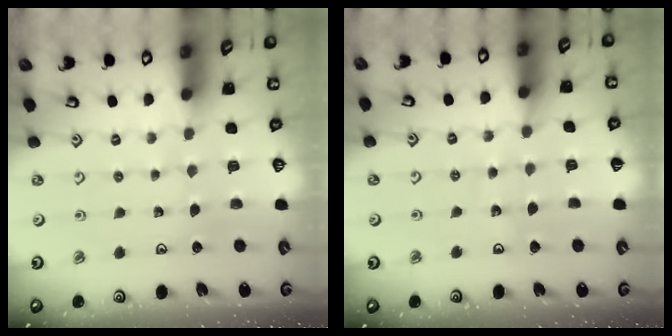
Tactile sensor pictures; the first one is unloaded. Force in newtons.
{"total": 3.8, "press": 3.7, "slide": 0.4}